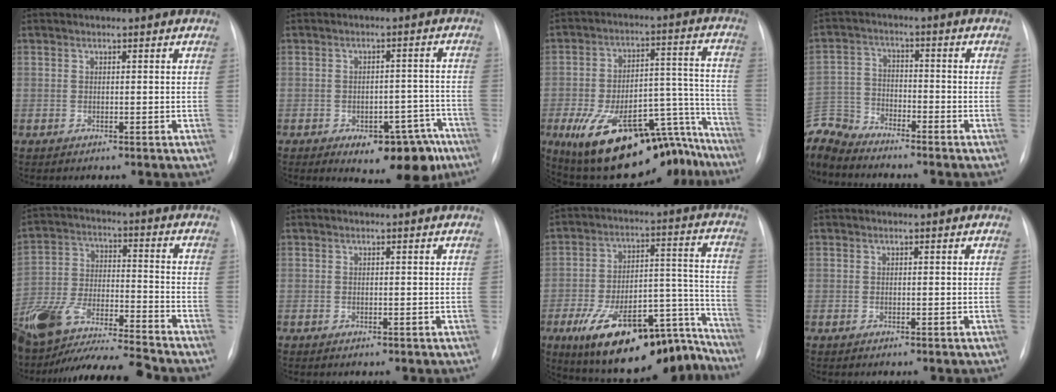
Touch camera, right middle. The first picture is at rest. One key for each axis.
{"total": 11.0, "fx": -7.0, "fy": 4.7, "fz": 7.0, "tx": -0.061, "ty": 0.028, "tz": -0.086}
{"total": 23.9, "fx": -17.5, "fy": 9.2, "fz": 13.5, "tx": -0.137, "ty": 0.053, "tz": -0.250}
{"total": 8.5, "fx": -8.3, "fy": 1.7, "fz": 0.3, "tx": -0.018, "ty": 0.006, "tz": -0.171}
{"total": 19.3, "fx": -17.1, "fy": 1.7, "fz": 8.8, "tx": -0.205, "ty": -0.006, "tz": -0.302}
{"total": 0.0}
{"total": 22.3, "fx": -17.1, "fy": 7.8, "fz": 12.0, "tx": -0.132, "ty": 0.059, "tz": -0.258}
{"total": 0.0}